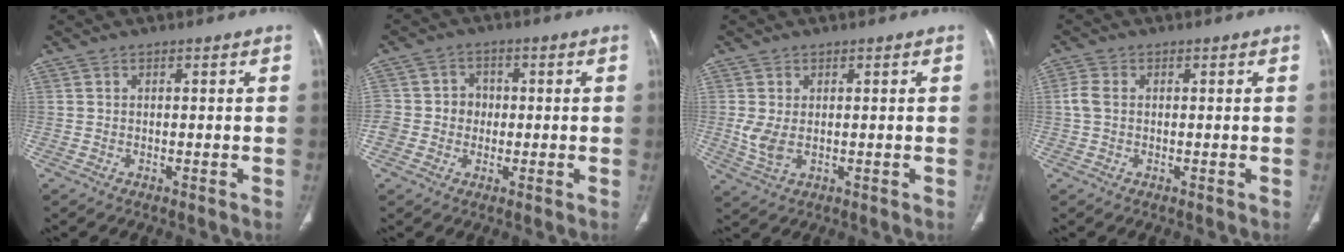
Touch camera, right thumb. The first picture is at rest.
{"total": 6.0, "force": [-0.5, 5.6, 2.3], "torque": [-0.011, 0.018, -0.012]}
{"total": 4.1, "force": [0.1, 2.5, 3.3], "torque": [-0.079, -0.007, 0.010]}
{"total": 2.7, "force": [0.1, 1.9, 1.9], "torque": [-0.051, 0.005, 0.000]}